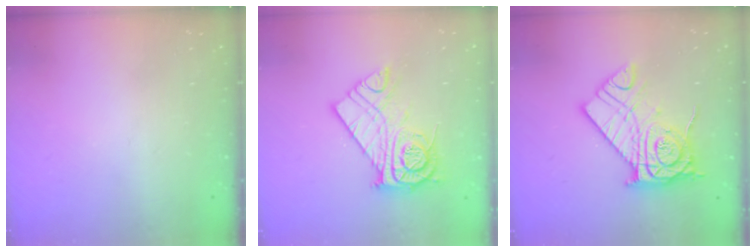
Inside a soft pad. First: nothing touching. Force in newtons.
{"total": 14.0, "press": 13.9, "slide": 1.4}
{"total": 16.8, "press": 16.8, "slide": 0.6}